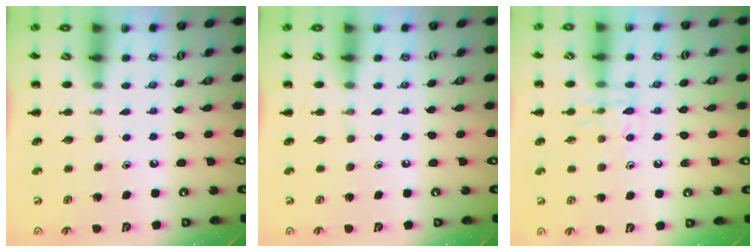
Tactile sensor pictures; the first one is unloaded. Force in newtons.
{"total": 0.0}
{"total": 8.0, "press": 7.9, "slide": 0.9}